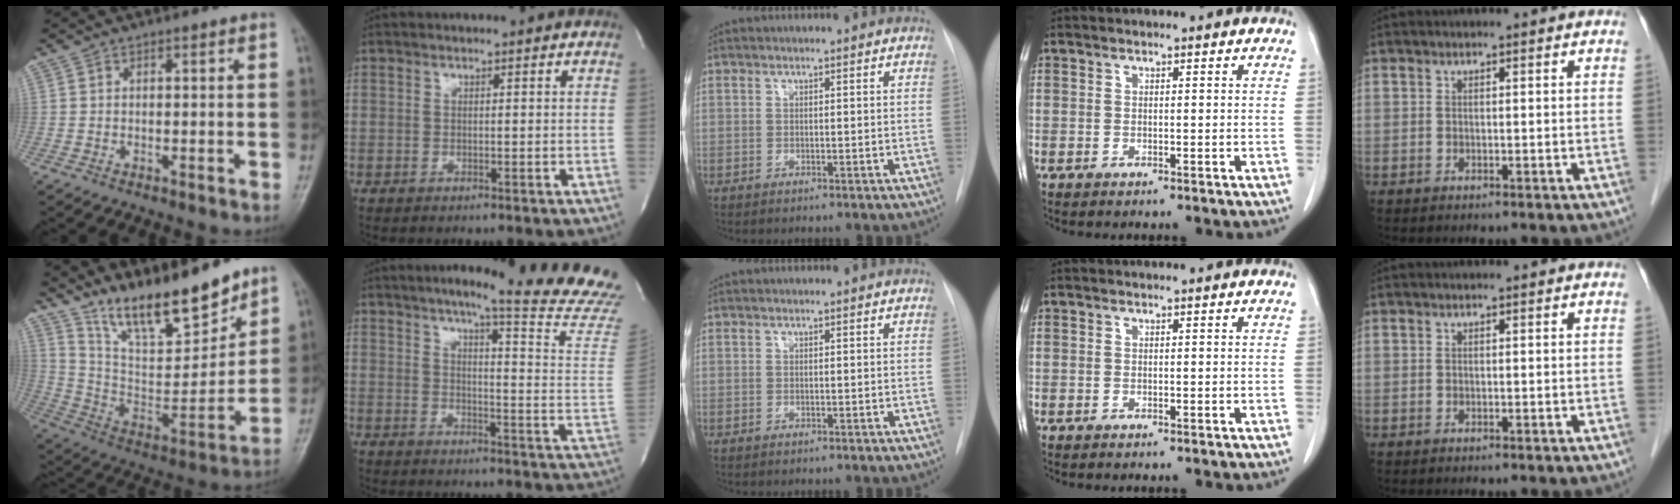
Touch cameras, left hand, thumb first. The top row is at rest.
{"thumb": {"total": 18.7, "force": [14.7, 5.2, 10.3], "torque": [-0.127, -0.088, 0.268]}, "index": {"total": 22.4, "force": [19.7, -0.9, 10.7], "torque": [-0.146, -0.111, 0.227]}}